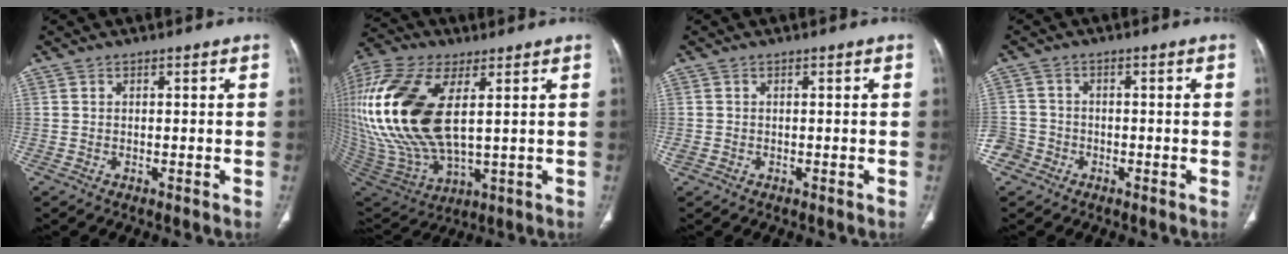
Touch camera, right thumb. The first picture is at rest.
{"total": 26.4, "force": [5.2, 13.0, 22.4], "torque": [-0.503, -0.020, 0.105]}
{"total": 0.9, "force": [-0.2, 0.8, 0.4], "torque": [-0.011, 0.002, -0.001]}
{"total": 4.7, "force": [-2.4, 4.0, 0.4], "torque": [0.006, 0.021, -0.049]}